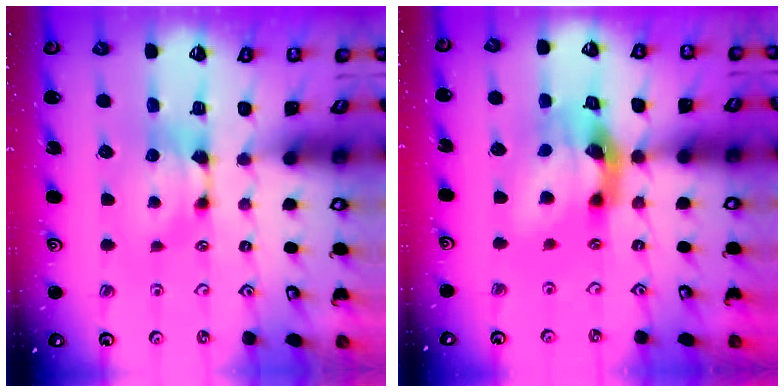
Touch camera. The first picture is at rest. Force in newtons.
{"total": 9.2, "press": 8.7, "slide": 2.9}